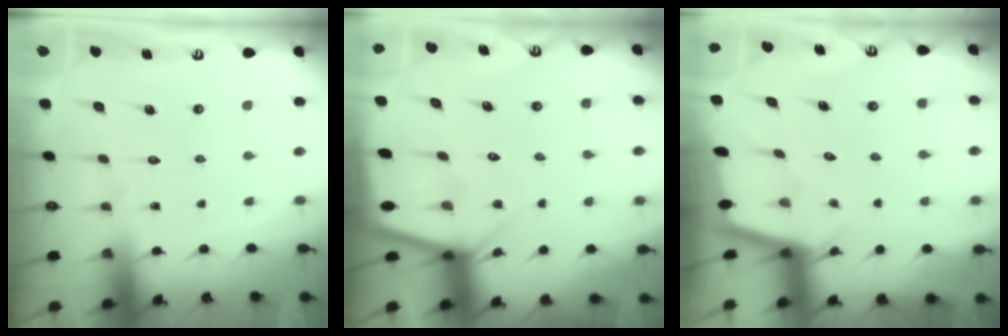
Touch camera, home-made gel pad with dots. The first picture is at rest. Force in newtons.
{"total": 4.0, "press": 4.0, "slide": 0.4}
{"total": 1.9, "press": 1.9, "slide": 0.1}